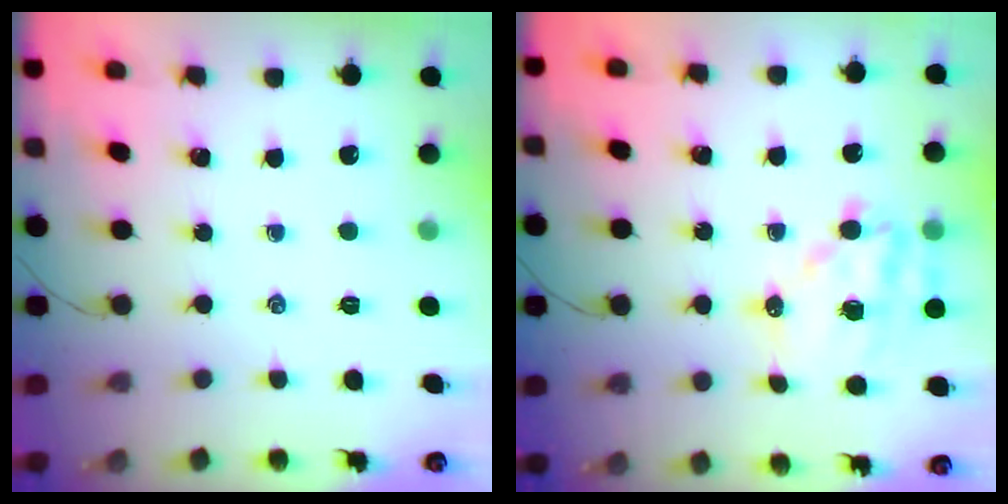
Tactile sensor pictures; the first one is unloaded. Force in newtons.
{"total": 14.3, "press": 13.9, "slide": 3.6}